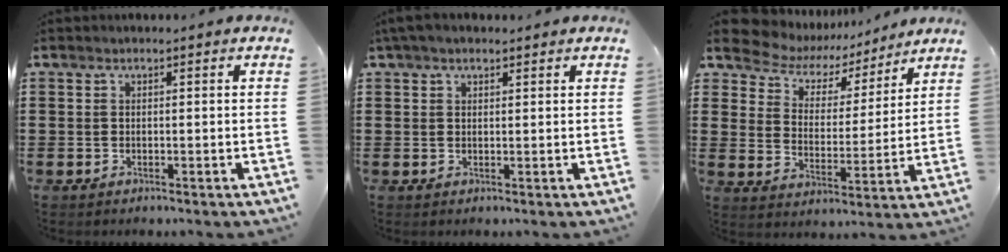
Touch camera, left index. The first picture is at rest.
{"total": 1.9, "force": [1.4, 0.8, 0.9], "torque": [-0.021, 0.007, 0.026]}
{"total": 6.4, "force": [5.7, 2.7, 1.4], "torque": [-0.064, -0.034, 0.098]}